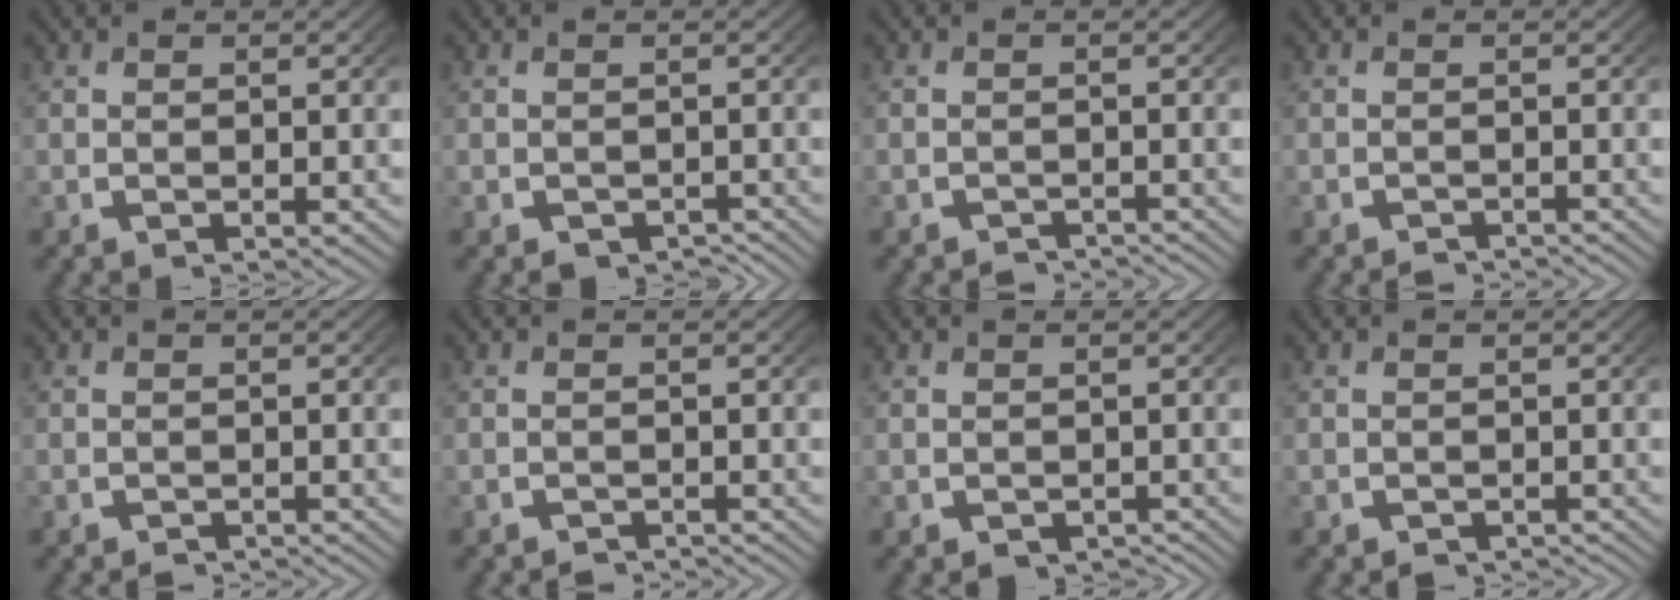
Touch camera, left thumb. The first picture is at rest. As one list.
[{"total": 2.7, "force": [-2.1, 1.4, 0.9], "torque": [-0.006, -0.015, -0.028]}, {"total": 2.2, "force": [-2.1, 0.3, 0.3], "torque": [0.001, -0.008, -0.034]}, {"total": 1.8, "force": [-1.7, 0.3, 0.2], "torque": [0.001, -0.008, -0.027]}, {"total": 1.5, "force": [-1.5, 0.3, 0.2], "torque": [0.002, -0.007, -0.023]}, {"total": 1.7, "force": [-1.7, 0.3, 0.2], "torque": [0.001, -0.008, -0.027]}, {"total": 2.2, "force": [-1.8, 1.1, 0.6], "torque": [0.000, -0.010, -0.024]}, {"total": 1.9, "force": [-1.8, 0.5, 0.2], "torque": [0.003, -0.009, -0.027]}]